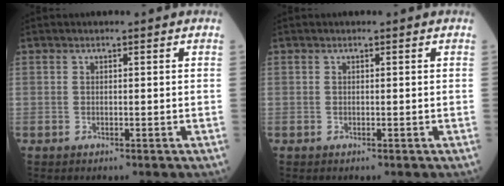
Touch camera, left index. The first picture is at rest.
{"total": 0.0}